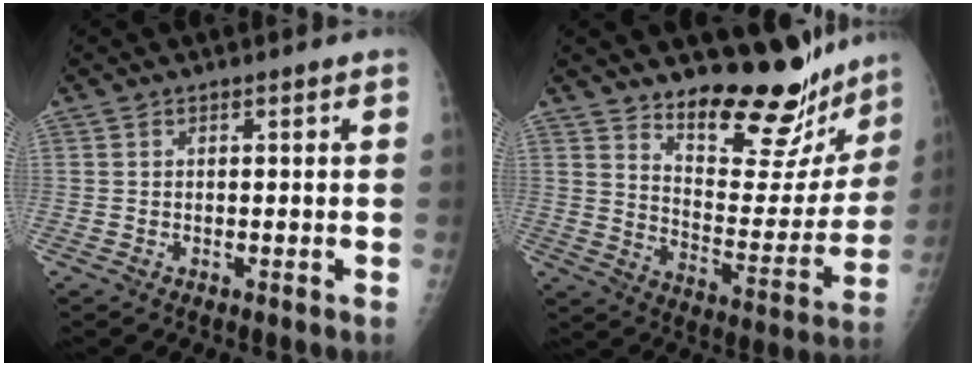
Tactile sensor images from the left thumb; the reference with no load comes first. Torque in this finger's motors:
{"motor_torque": [0.39, 0.24, -0.27, -0.63, 0.08]}